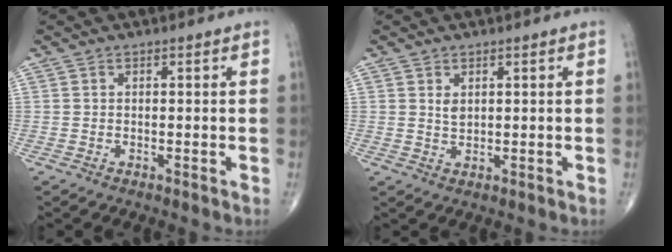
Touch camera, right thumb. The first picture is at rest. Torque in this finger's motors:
{"motor_torque": [0.49, 0.38, 0.16, -0.32, -0.02]}